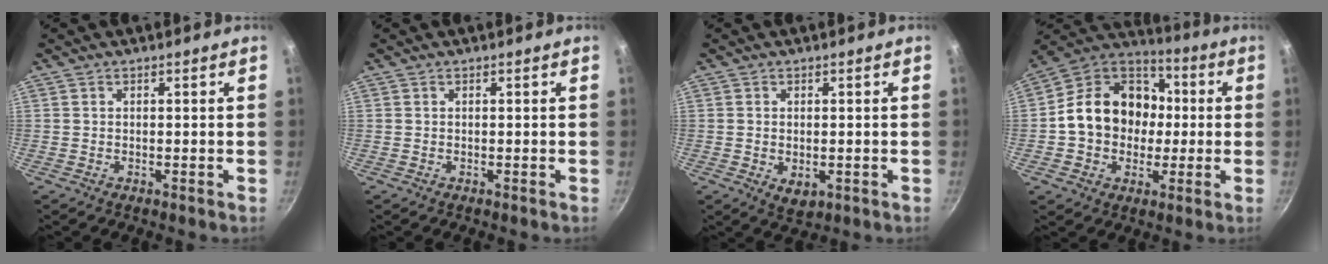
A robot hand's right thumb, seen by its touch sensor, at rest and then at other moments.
{"total": 0.0}
{"total": 3.8, "force": [-0.6, 2.5, 2.9], "torque": [-0.044, -0.012, -0.004]}
{"total": 18.2, "force": [-0.1, 14.9, 10.5], "torque": [-0.140, 0.037, -0.016]}